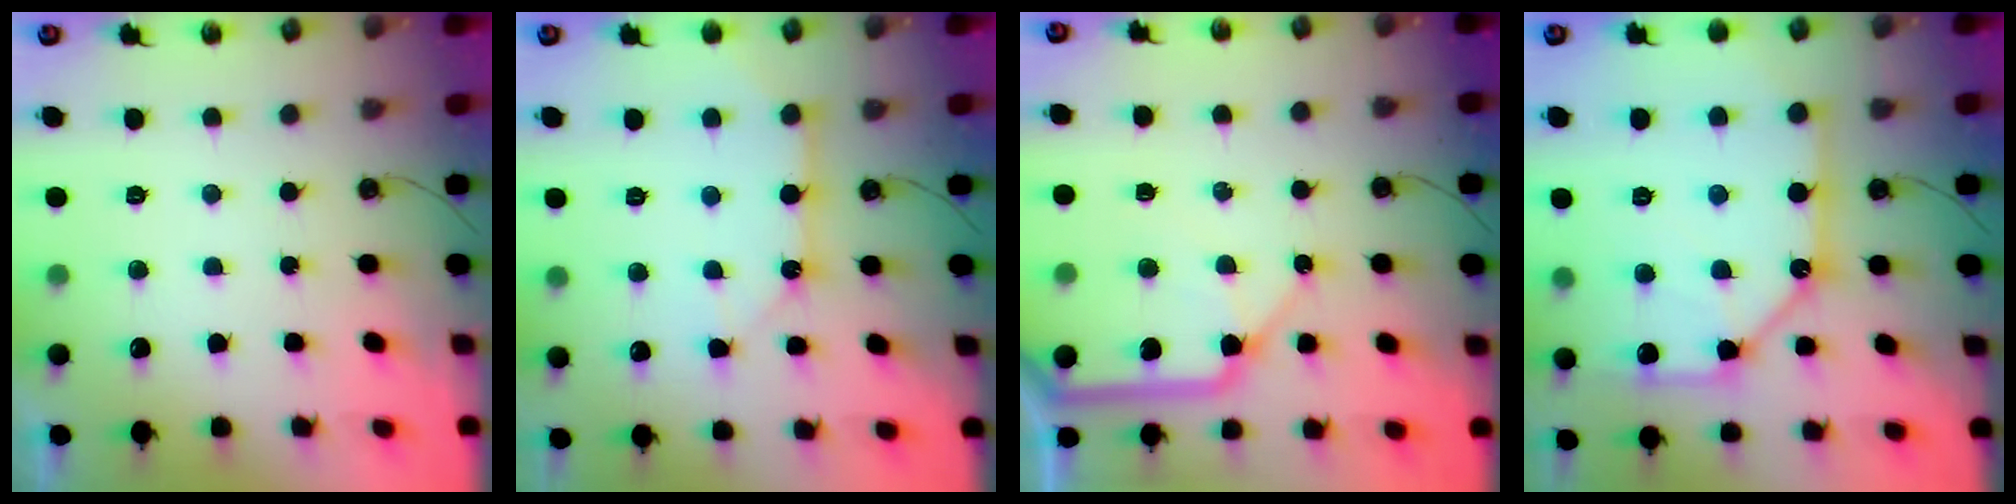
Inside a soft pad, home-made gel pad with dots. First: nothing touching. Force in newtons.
{"total": 10.4, "press": 10.4, "slide": 0.9}
{"total": 15.8, "press": 15.7, "slide": 2.2}
{"total": 15.6, "press": 15.6, "slide": 1.4}